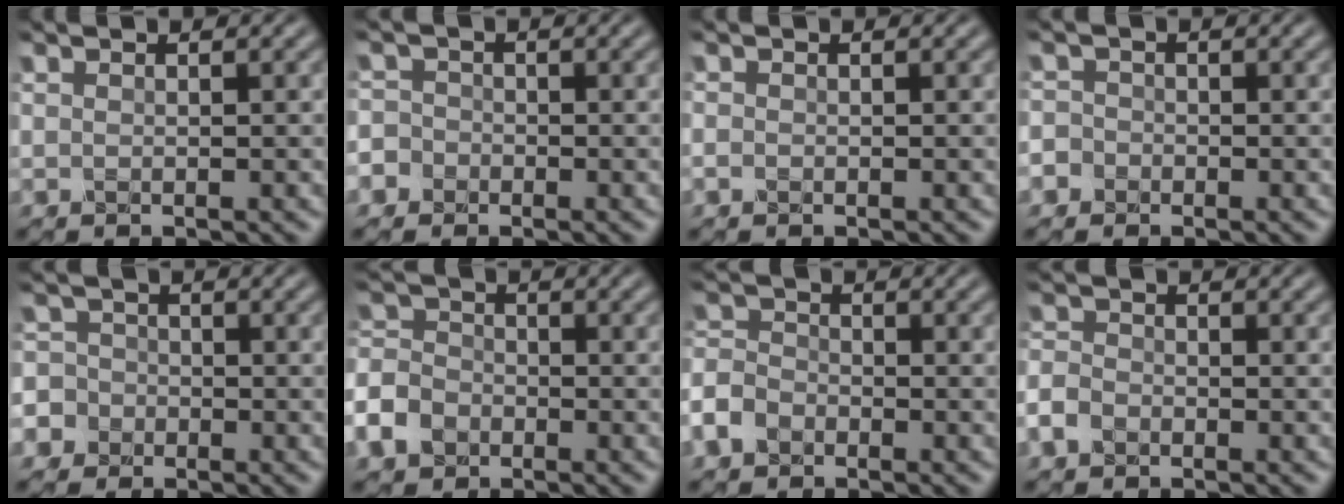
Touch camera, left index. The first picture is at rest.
{"total": 3.2, "force": [-1.6, 2.8, 0.6], "torque": [0.005, 0.004, -0.042]}
{"total": 0.5, "force": [-0.3, 0.3, 0.3], "torque": [-0.004, -0.002, -0.006]}
{"total": 2.4, "force": [-1.1, 2.1, 0.5], "torque": [0.003, 0.005, -0.030]}
{"total": 6.0, "force": [-2.7, 5.2, 1.1], "torque": [-0.025, -0.005, -0.076]}
{"total": 5.5, "force": [-3.0, 4.0, 2.3], "torque": [-0.052, -0.014, -0.064]}
{"total": 3.5, "force": [-2.1, 2.4, 1.5], "torque": [-0.038, 0.002, -0.055]}
{"total": 2.3, "force": [-1.3, 1.6, 1.0], "torque": [-0.018, 0.002, -0.037]}